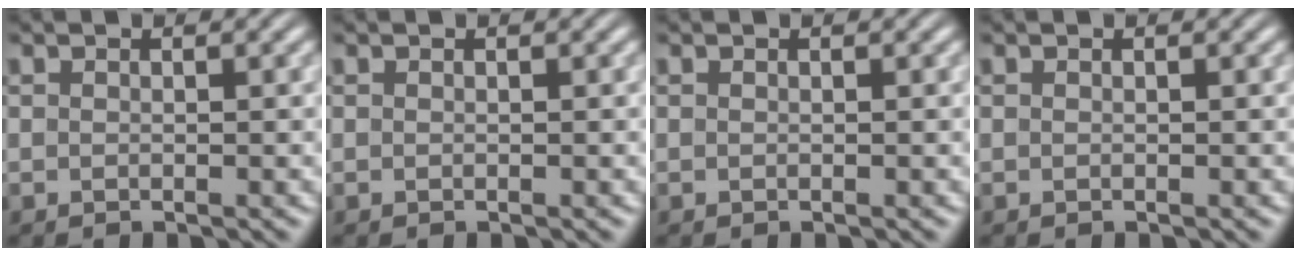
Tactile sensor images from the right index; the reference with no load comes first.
{"total": 0.0}
{"total": 0.0}
{"total": 0.0}